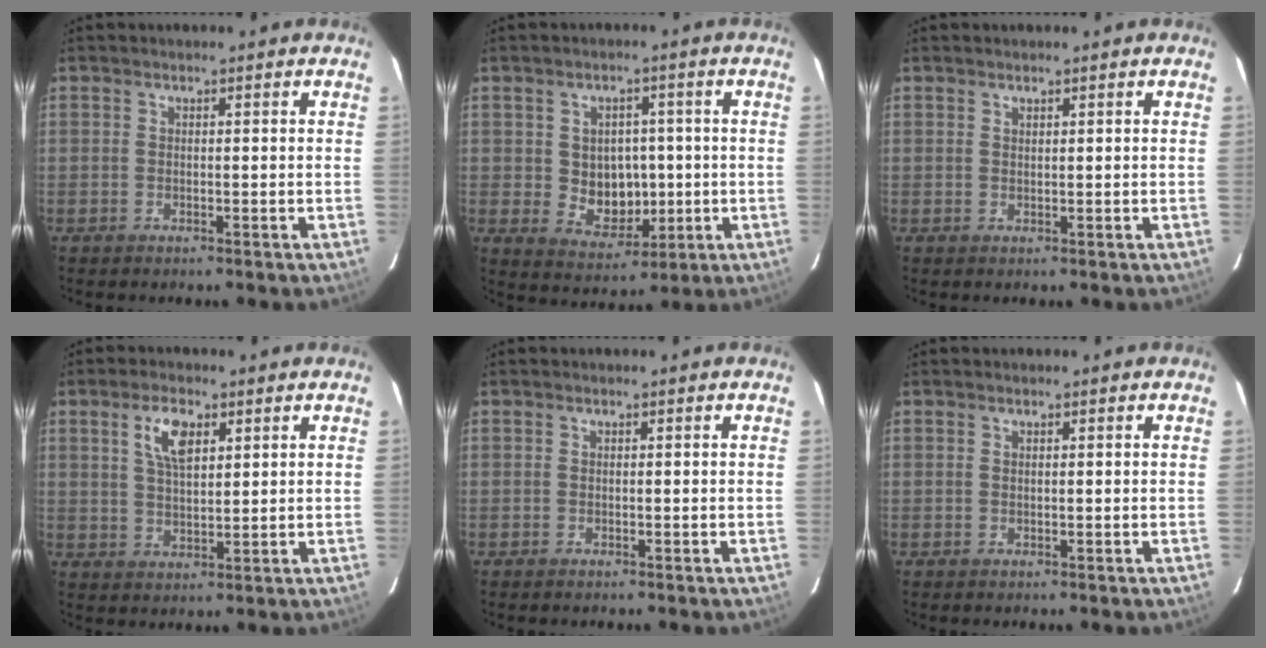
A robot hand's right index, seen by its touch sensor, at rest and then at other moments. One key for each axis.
{"total": 7.7, "fx": -0.2, "fy": 6.6, "fz": 4.0, "tx": -0.077, "ty": 0.002, "tz": 0.017}
{"total": 0.5, "fx": 0.5, "fy": 0.2, "fz": 0.1, "tx": -0.001, "ty": 0.001, "tz": 0.009}
{"total": 6.3, "fx": 2.8, "fy": 2.9, "fz": 4.8, "tx": -0.087, "ty": 0.009, "tz": 0.055}
{"total": 0.0}
{"total": 0.0}